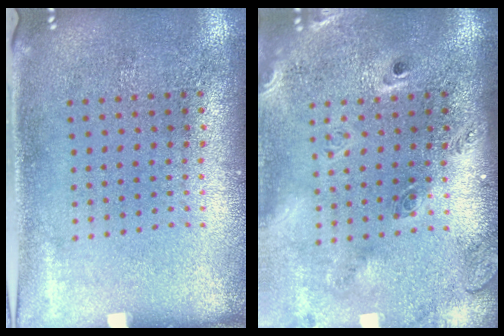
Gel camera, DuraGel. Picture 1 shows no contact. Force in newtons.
{"total": 2.6, "press": 1.9, "slide": 1.8}